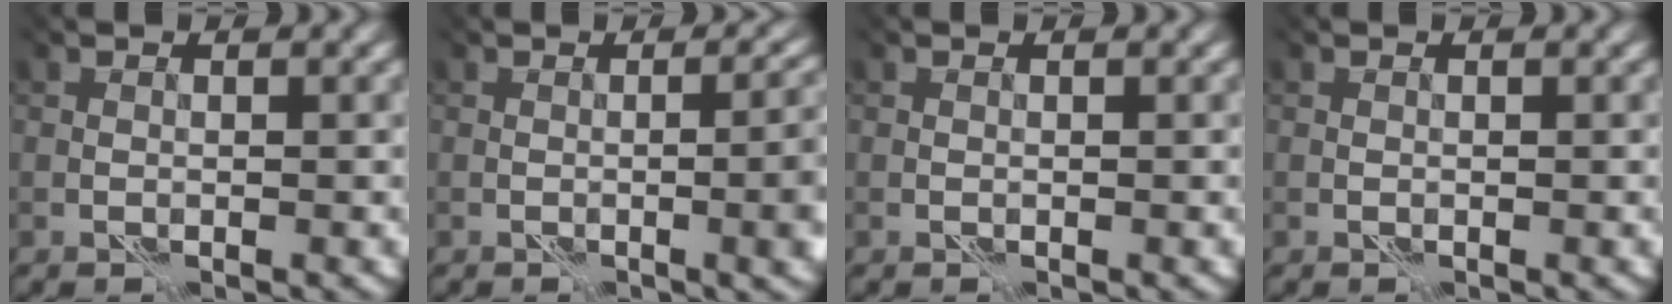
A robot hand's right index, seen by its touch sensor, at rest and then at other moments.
{"total": 5.0, "force": [-0.5, 1.5, 4.7], "torque": [-0.031, 0.007, -0.002]}
{"total": 0.0}
{"total": 0.0}